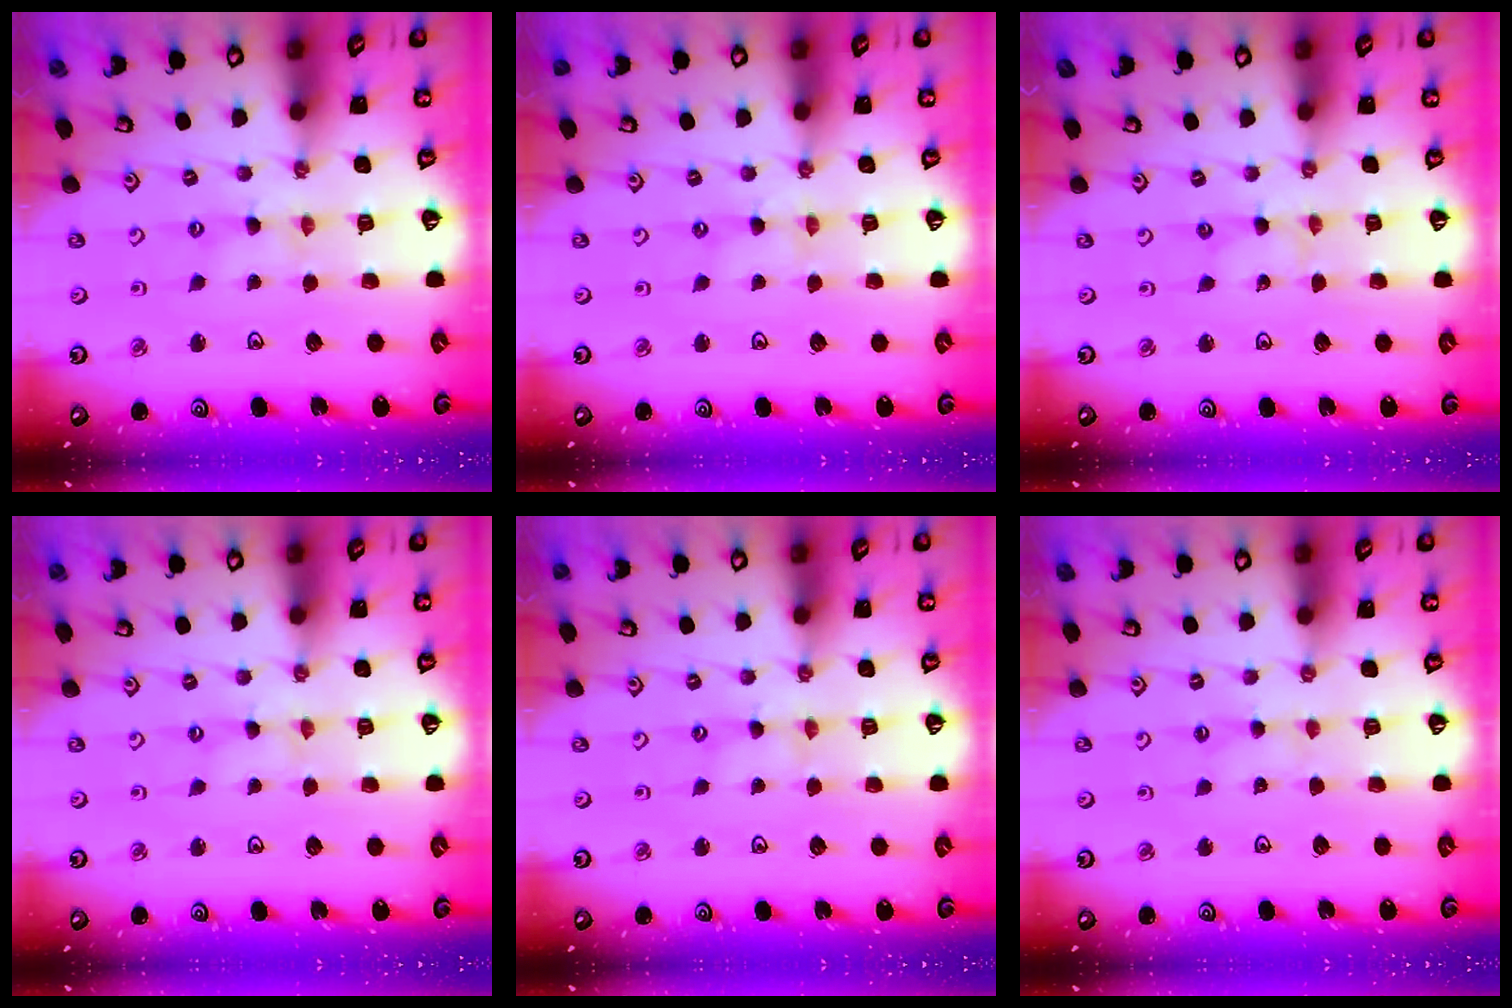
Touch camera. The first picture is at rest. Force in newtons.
{"total": 0.0}
{"total": 0.0}
{"total": 0.0}
{"total": 0.9, "press": 0.8, "slide": 0.2}
{"total": 1.1, "press": 1.1, "slide": 0.3}